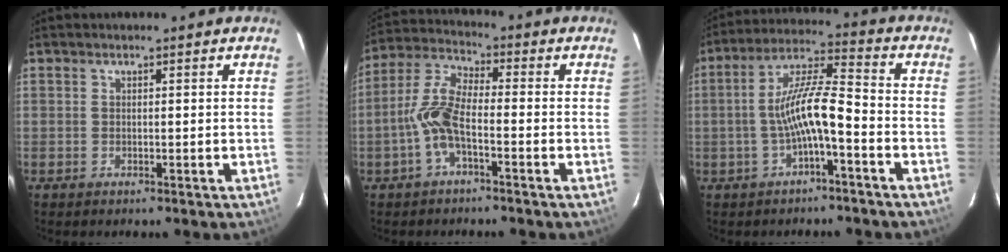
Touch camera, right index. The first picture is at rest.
{"total": 8.0, "force": [-2.8, 2.7, 7.0], "torque": [-0.158, 0.012, -0.061]}
{"total": 9.4, "force": [-3.0, 1.5, 8.8], "torque": [-0.181, 0.018, -0.054]}